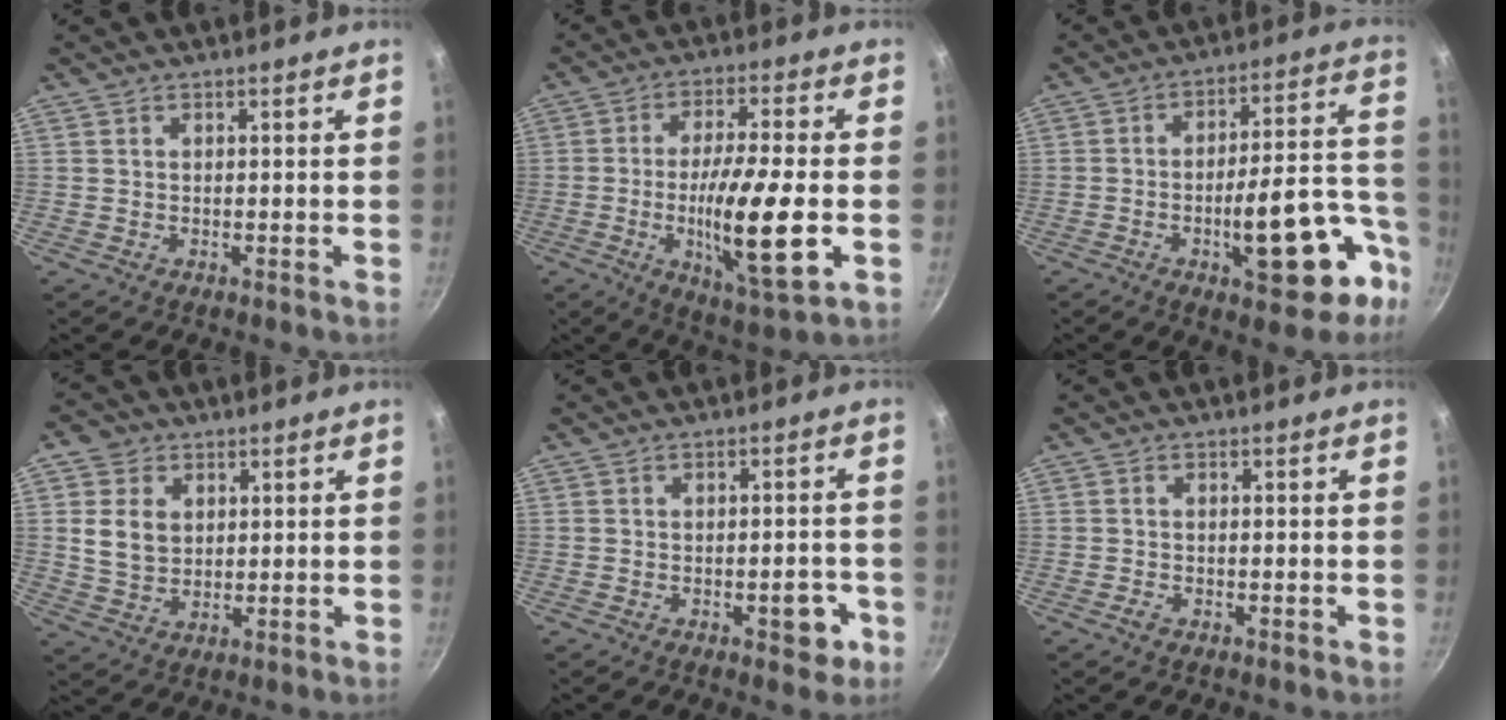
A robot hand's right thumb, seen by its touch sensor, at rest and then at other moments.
{"total": 16.7, "force": [-3.3, 3.5, 16.0], "torque": [-0.280, 0.001, -0.059]}
{"total": 18.2, "force": [-7.3, 6.8, 15.2], "torque": [-0.179, 0.056, -0.097]}
{"total": 7.9, "force": [1.8, 6.3, 4.4], "torque": [-0.056, -0.006, 0.034]}
{"total": 5.2, "force": [-2.2, 2.5, 4.0], "torque": [-0.030, 0.019, -0.024]}
{"total": 1.1, "force": [-0.6, 0.6, 0.7], "torque": [-0.019, 0.002, -0.014]}